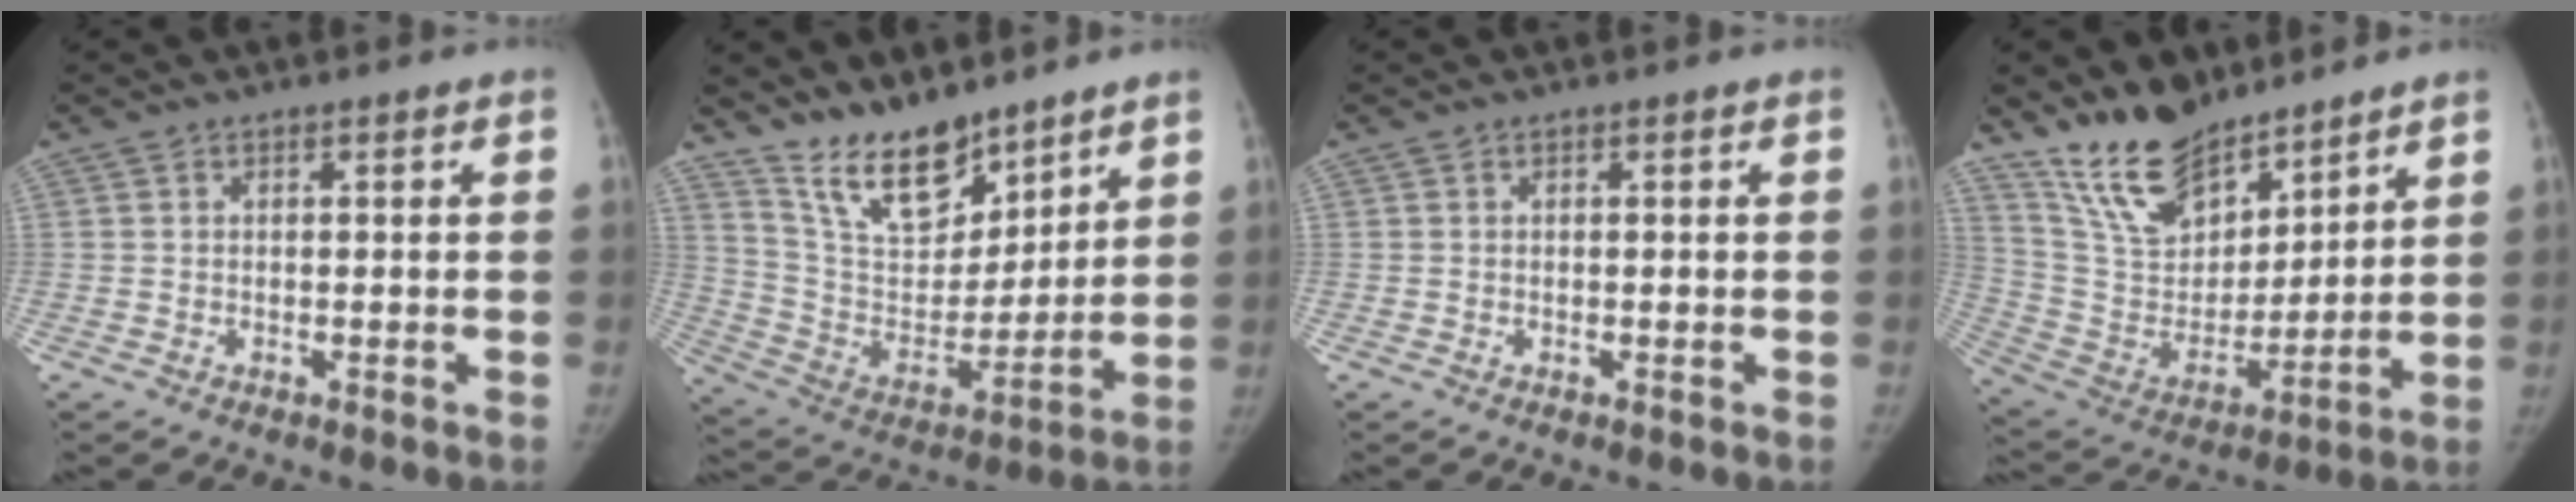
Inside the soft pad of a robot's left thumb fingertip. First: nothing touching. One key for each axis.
{"total": 15.0, "fx": 12.0, "fy": 6.2, "fz": 6.6, "tx": -0.077, "ty": -0.077, "tz": 0.230}
{"total": 0.0}
{"total": 16.5, "fx": 13.0, "fy": 7.6, "fz": 6.8, "tx": -0.081, "ty": -0.074, "tz": 0.254}